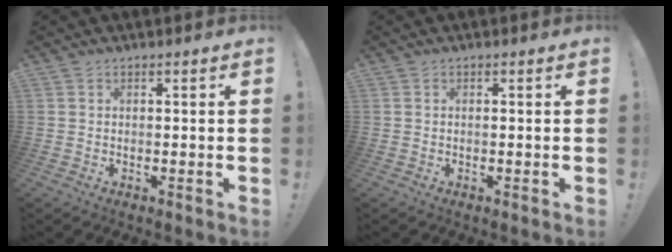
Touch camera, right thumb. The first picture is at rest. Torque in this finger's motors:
{"motor_torque": [-0.20, -0.14, -0.28, -0.08, 0.00]}